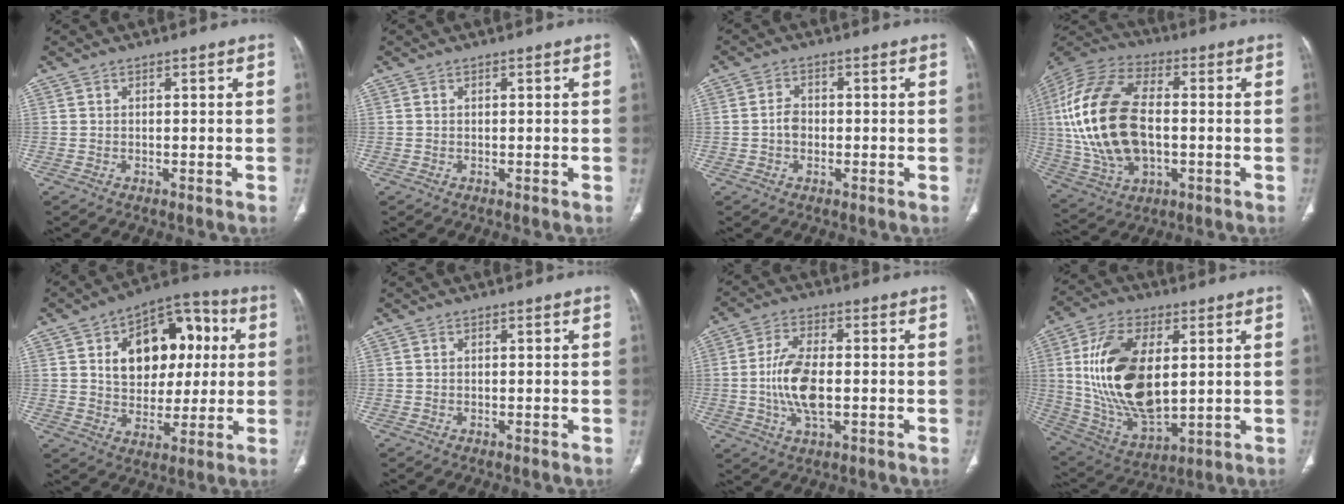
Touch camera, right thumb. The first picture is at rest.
{"total": 0.0}
{"total": 3.3, "force": [-0.4, 2.5, 2.1], "torque": [-0.028, 0.009, -0.012]}
{"total": 23.9, "force": [0.0, 13.6, 19.7], "torque": [-0.417, 0.006, 0.004]}
{"total": 18.5, "force": [4.2, 12.3, 13.1], "torque": [-0.138, 0.018, 0.067]}
{"total": 0.0}
{"total": 10.4, "force": [-1.0, 5.0, 9.0], "torque": [-0.181, 0.005, -0.018]}
{"total": 21.3, "force": [3.2, 11.3, 17.8], "torque": [-0.333, -0.017, 0.070]}